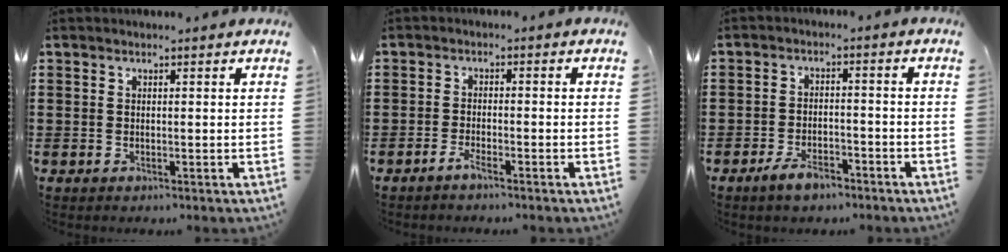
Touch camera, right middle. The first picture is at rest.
{"total": 1.9, "force": [-1.5, 0.0, 1.2], "torque": [-0.030, -0.005, -0.029]}
{"total": 3.5, "force": [-2.7, 1.2, 1.7], "torque": [-0.037, 0.001, -0.052]}